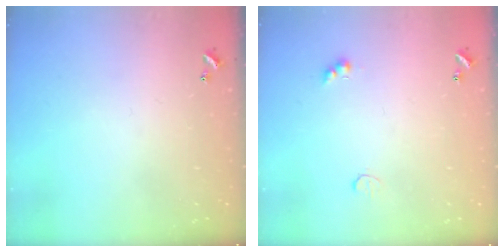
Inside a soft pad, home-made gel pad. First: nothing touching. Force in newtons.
{"total": 2.6, "press": 2.4, "slide": 0.8}